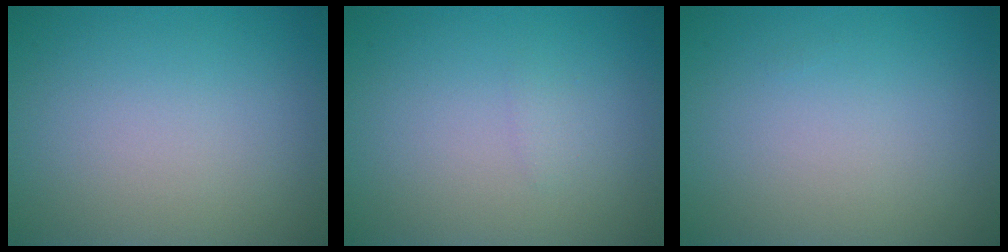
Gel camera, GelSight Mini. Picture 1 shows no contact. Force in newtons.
{"total": 0.5, "press": 0.5, "slide": 0.0}
{"total": 0.0}